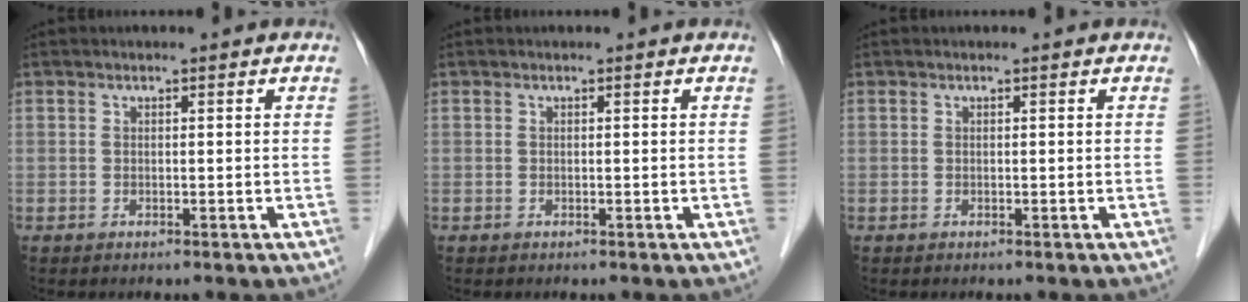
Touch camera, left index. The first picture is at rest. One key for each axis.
{"total": 0.0}
{"total": 0.0}